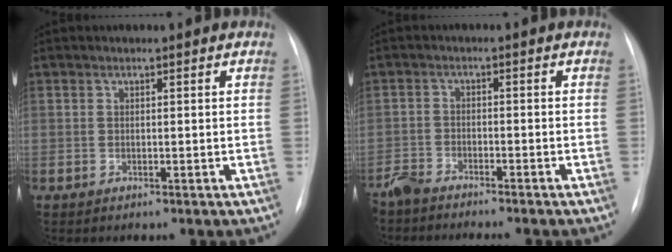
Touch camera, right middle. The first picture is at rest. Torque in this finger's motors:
{"motor_torque": [0.32, -0.29, 0.23, 0.12]}